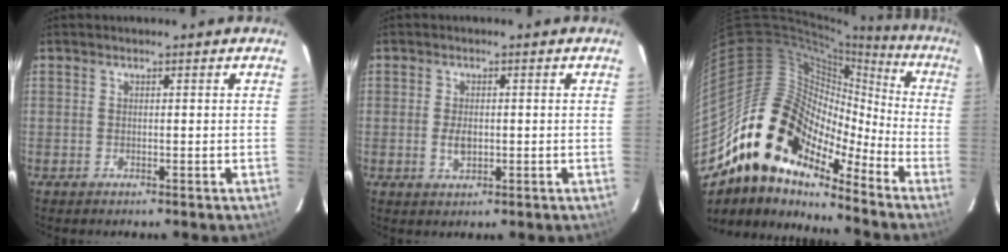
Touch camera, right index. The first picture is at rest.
{"total": 3.1, "force": [-0.4, 1.9, 2.4], "torque": [-0.044, -0.002, -0.005]}
{"total": 18.2, "force": [-12.1, 9.9, 9.5], "torque": [-0.166, 0.016, -0.232]}